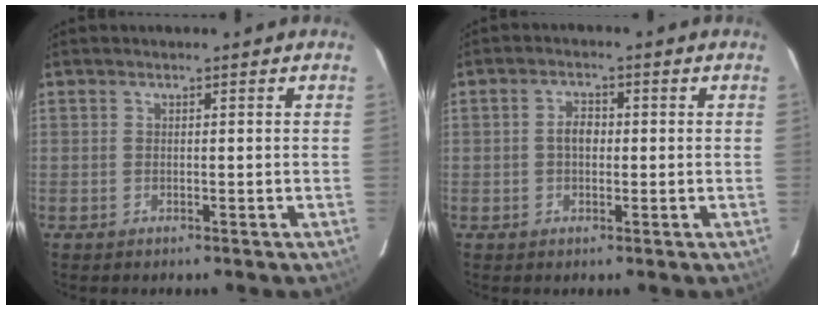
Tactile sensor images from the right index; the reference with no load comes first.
{"total": 2.9, "force": [-0.1, 2.0, 2.1], "torque": [-0.038, 0.009, -0.002]}